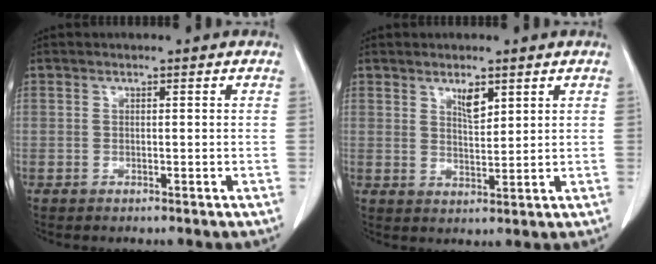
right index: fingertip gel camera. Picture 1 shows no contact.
{"total": 3.2, "force": [2.0, 1.0, 2.3], "torque": [-0.042, -0.004, 0.039]}